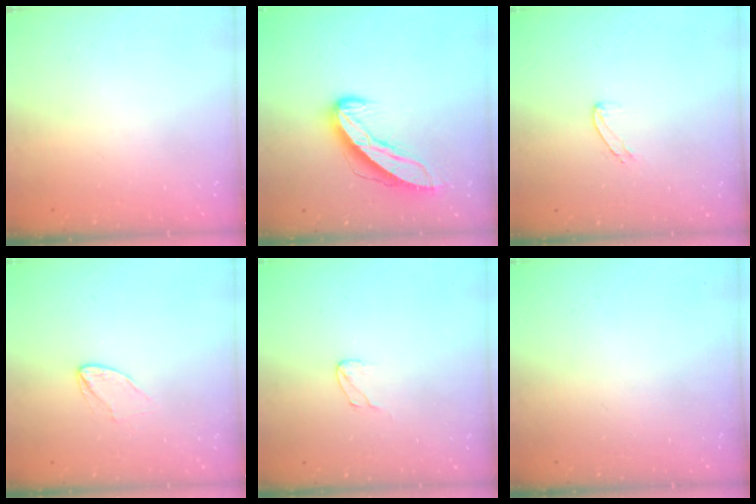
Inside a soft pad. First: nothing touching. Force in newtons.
{"total": 10.0, "press": 10.0, "slide": 1.1}
{"total": 3.9, "press": 3.8, "slide": 0.3}
{"total": 3.7, "press": 3.7, "slide": 0.3}
{"total": 4.4, "press": 4.4, "slide": 0.4}
{"total": 0.0}